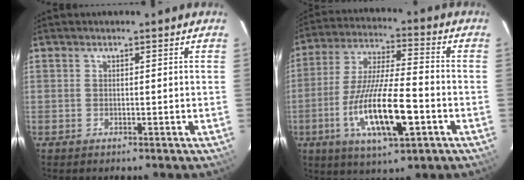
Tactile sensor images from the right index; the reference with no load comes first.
{"total": 16.8, "force": [-5.9, 3.8, 15.3], "torque": [-0.308, -0.018, -0.105]}